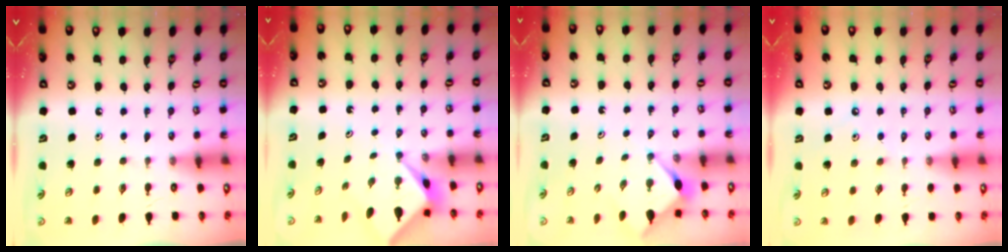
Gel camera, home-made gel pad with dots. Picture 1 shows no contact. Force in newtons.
{"total": 2.1, "press": 2.1, "slide": 0.2}
{"total": 2.9, "press": 2.9, "slide": 0.1}
{"total": 2.8, "press": 2.7, "slide": 0.6}